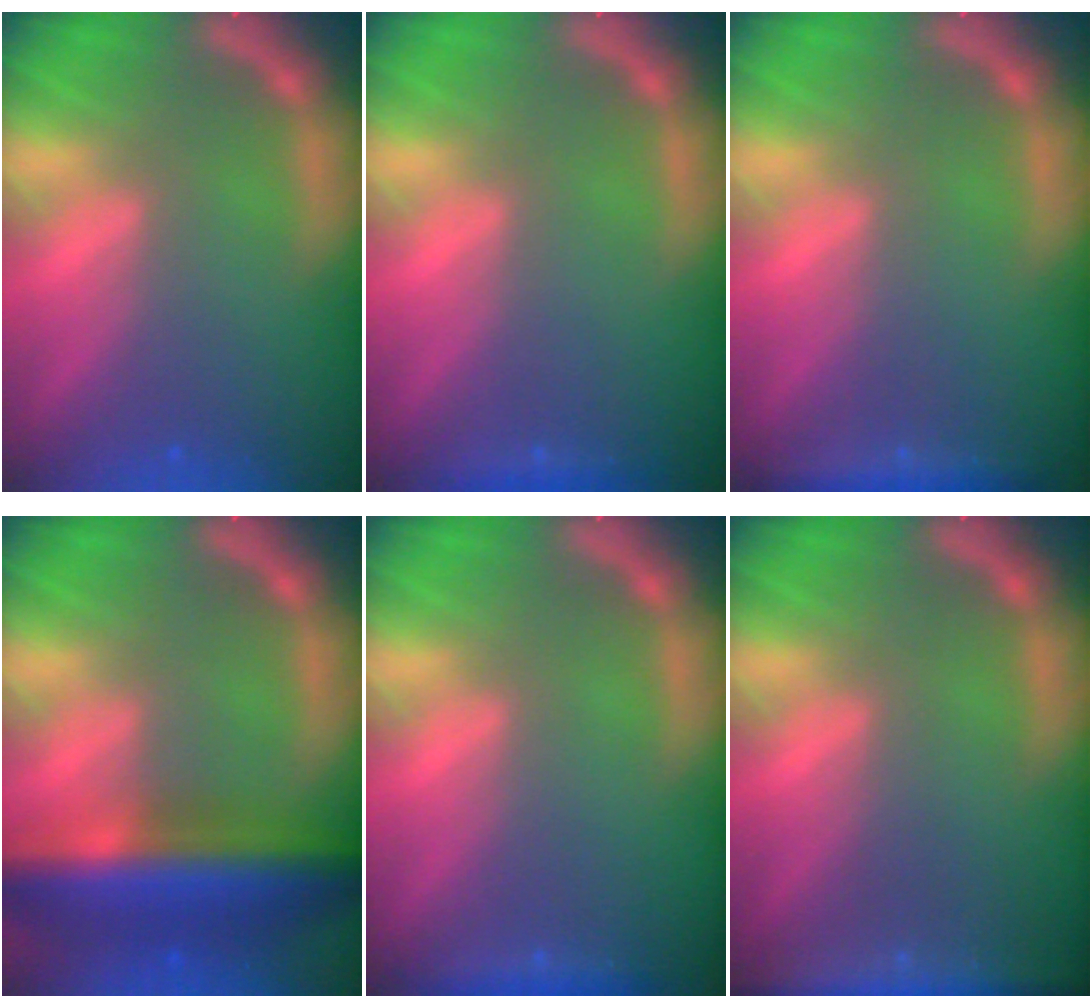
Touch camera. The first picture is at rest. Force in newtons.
{"total": 0.9}
{"total": 2.4}
{"total": 10.0}
{"total": 1.4}
{"total": 6.0}